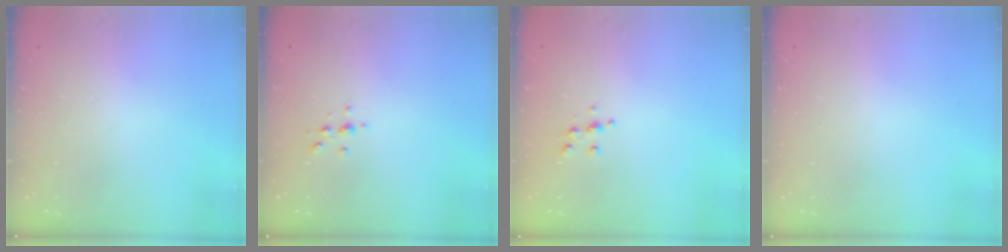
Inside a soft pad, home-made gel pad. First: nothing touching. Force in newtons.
{"total": 2.3, "press": 2.3, "slide": 0.2}
{"total": 4.7, "press": 4.6, "slide": 0.5}
{"total": 0.0}